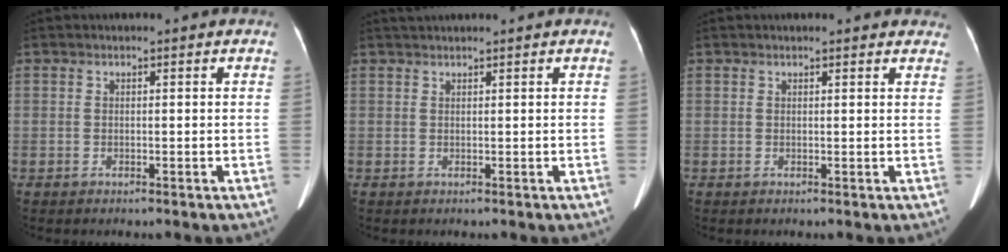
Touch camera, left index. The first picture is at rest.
{"total": 1.7, "force": [1.5, -0.3, 0.7], "torque": [-0.010, 0.021, 0.033]}
{"total": 4.7, "force": [4.1, 1.4, 1.7], "torque": [-0.008, 0.014, 0.034]}